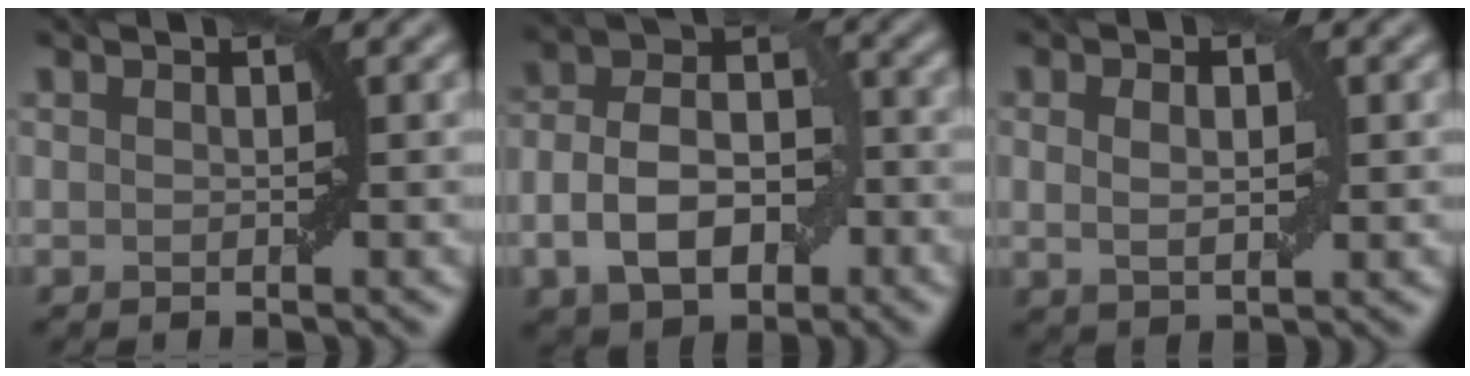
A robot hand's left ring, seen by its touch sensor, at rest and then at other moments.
{"total": 8.1, "force": [-2.4, 5.0, 5.9], "torque": [-0.104, 0.008, -0.051]}
{"total": 2.4, "force": [0.5, 1.3, 2.0], "torque": [-0.036, 0.000, 0.011]}